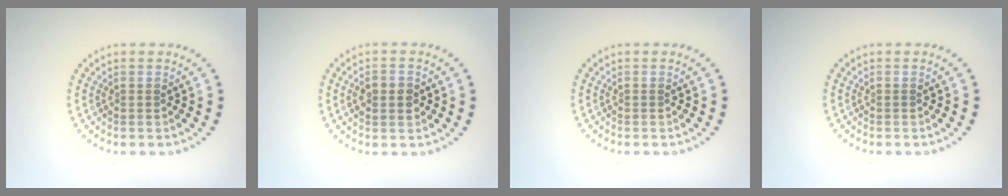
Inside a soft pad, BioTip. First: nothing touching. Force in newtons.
{"total": 2.7, "press": 2.7, "slide": 0.2}
{"total": 0.0}
{"total": 0.0}